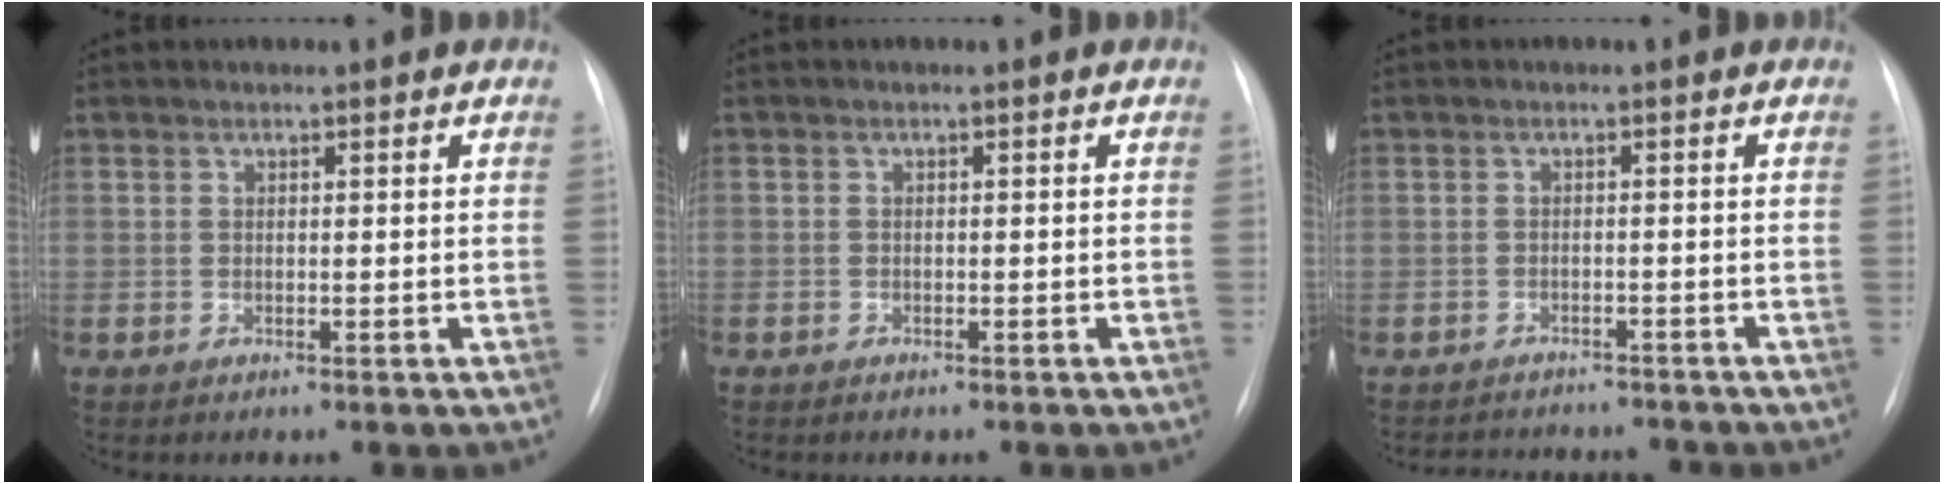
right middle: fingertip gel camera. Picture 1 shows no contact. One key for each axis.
{"total": 0.8, "fx": -0.6, "fy": 0.6, "fz": 0.1, "tx": -0.008, "ty": 0.003, "tz": -0.008}
{"total": 8.0, "fx": -7.6, "fy": 2.2, "fz": 1.4, "tx": -0.022, "ty": 0.008, "tz": -0.091}